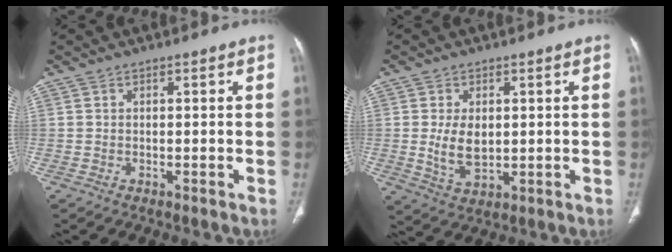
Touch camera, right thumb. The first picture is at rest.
{"total": 6.9, "force": [0.5, 4.2, 5.4], "torque": [-0.092, -0.012, 0.020]}